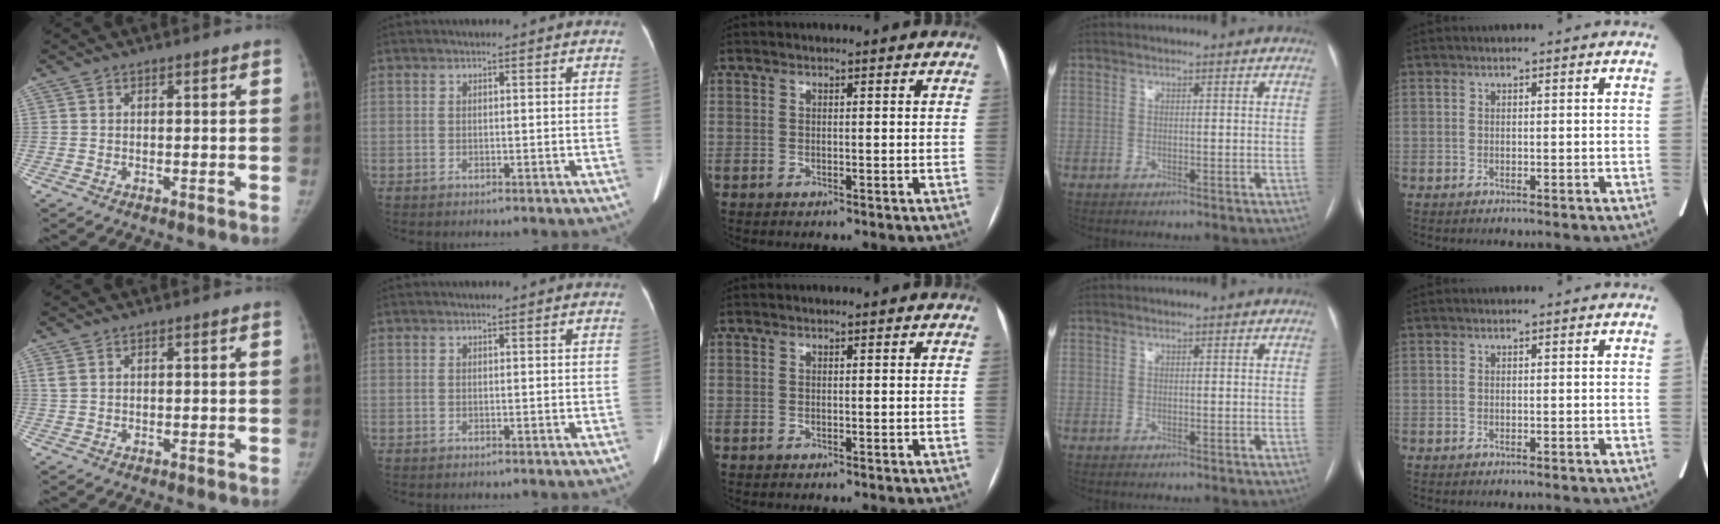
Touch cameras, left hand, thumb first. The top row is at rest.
{"thumb": {"total": 1.2, "force": [0.7, 0.6, 0.8], "torque": [-0.020, 0.010, 0.019]}}